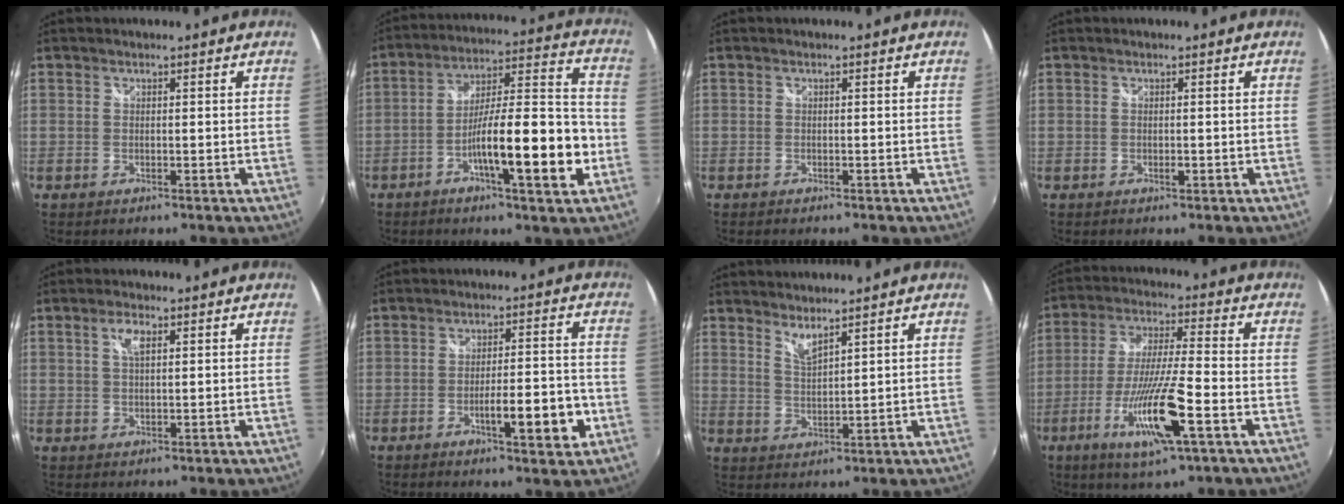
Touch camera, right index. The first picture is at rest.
{"total": 16.7, "force": [-5.6, 2.7, 15.5], "torque": [-0.247, 0.010, -0.091]}
{"total": 0.7, "force": [-0.6, 0.3, 0.1], "torque": [-0.006, -0.003, -0.012]}
{"total": 0.9, "force": [-0.3, 0.4, 0.8], "torque": [-0.014, 0.000, -0.004]}
{"total": 3.0, "force": [1.2, 1.1, 2.6], "torque": [-0.048, 0.005, 0.020]}
{"total": 8.9, "force": [-3.4, 1.6, 8.1], "torque": [-0.132, -0.005, -0.043]}
{"total": 3.5, "force": [3.1, 0.1, 1.6], "torque": [-0.030, -0.004, 0.052]}
{"total": 15.3, "force": [-6.3, 1.6, 13.8], "torque": [-0.279, -0.023, -0.116]}